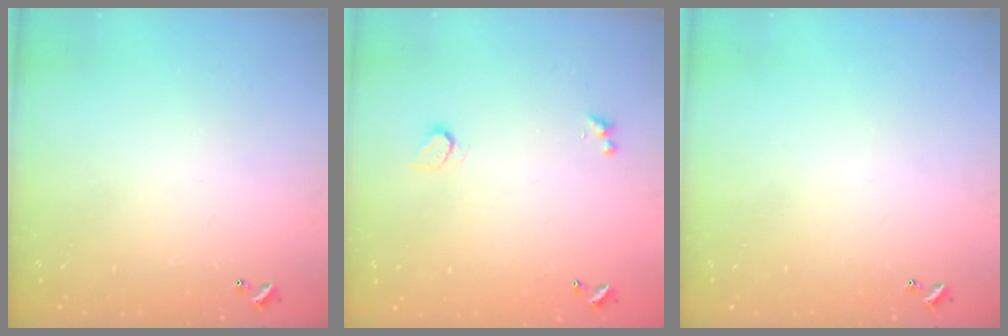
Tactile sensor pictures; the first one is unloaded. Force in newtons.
{"total": 0.9, "press": 0.8, "slide": 0.4}
{"total": 0.0}